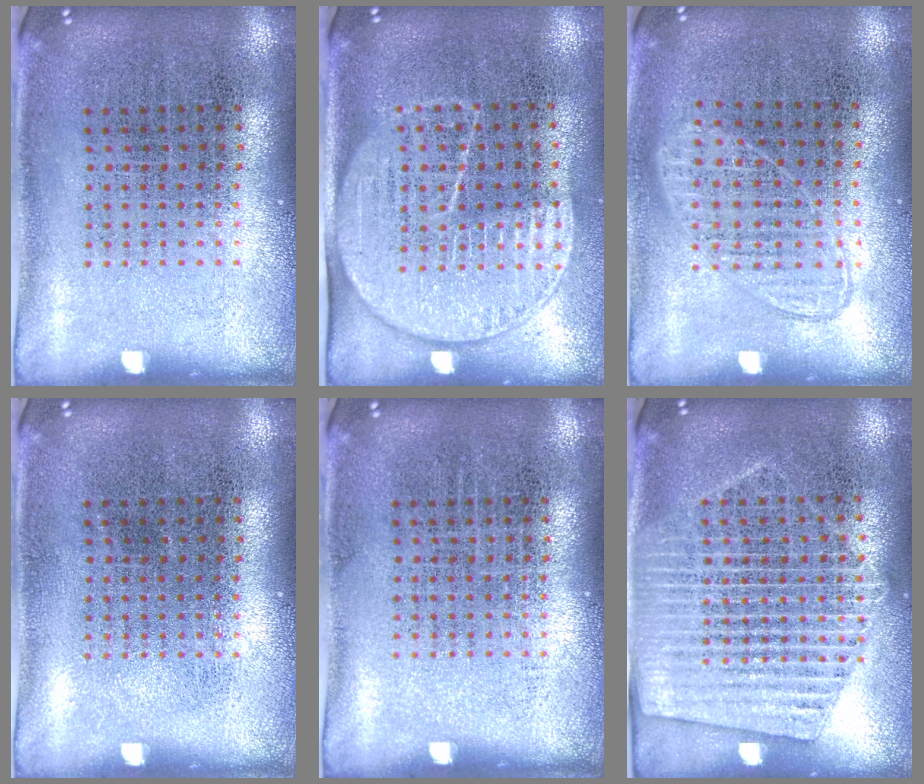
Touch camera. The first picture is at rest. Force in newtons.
{"total": 1.8, "press": 1.5, "slide": 1.0}
{"total": 1.0, "press": 0.9, "slide": 0.4}
{"total": 0.0}
{"total": 0.0}
{"total": 2.0, "press": 1.8, "slide": 0.9}